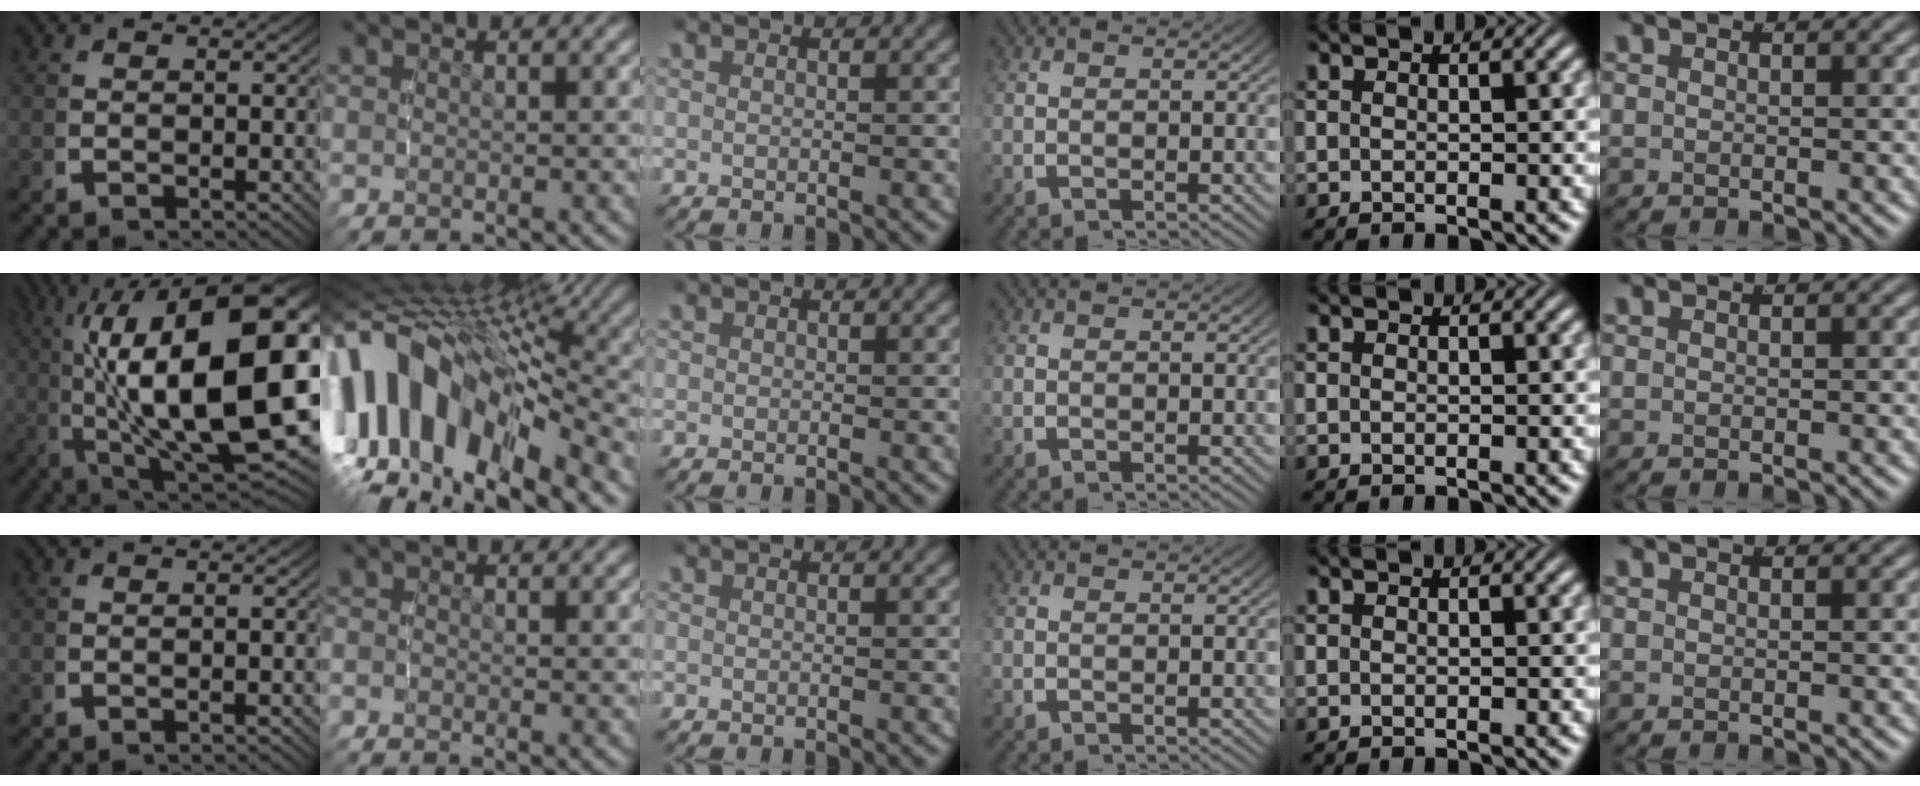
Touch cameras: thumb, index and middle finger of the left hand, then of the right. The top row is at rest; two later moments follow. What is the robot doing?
{"motion": "lift_and_place", "object": "toy banana"}